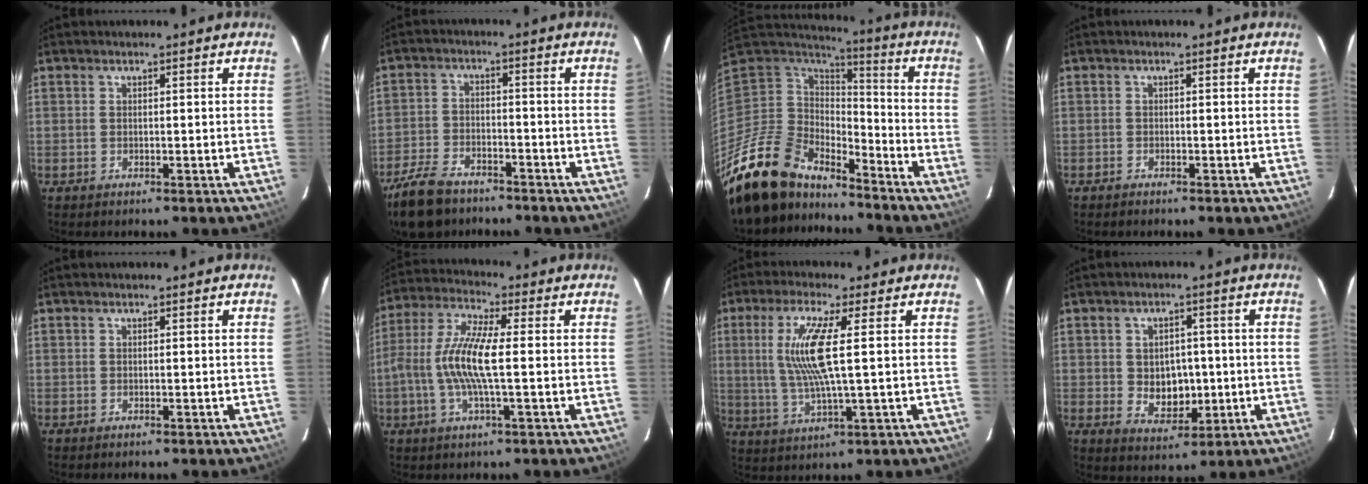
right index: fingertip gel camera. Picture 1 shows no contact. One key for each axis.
{"total": 11.0, "fx": -8.4, "fy": 5.4, "fz": 4.7, "tx": -0.132, "ty": -0.004, "tz": -0.154}
{"total": 20.4, "fx": -17.2, "fy": 8.3, "fz": 7.2, "tx": -0.172, "ty": -0.014, "tz": -0.313}
{"total": 0.8, "fx": -0.7, "fy": 0.3, "fz": -0.1, "tx": -0.003, "ty": 0.000, "tz": -0.012}
{"total": 0.0}
{"total": 10.9, "fx": -1.0, "fy": 1.8, "fz": 10.7, "tx": -0.218, "ty": 0.004, "tz": -0.021}
{"total": 10.6, "fx": 1.8, "fy": 0.6, "fz": 10.4, "tx": -0.205, "ty": -0.005, "tz": 0.041}
{"total": 6.8, "fx": -0.4, "fy": 5.4, "fz": 4.2, "tx": -0.075, "ty": 0.003, "tz": 0.011}